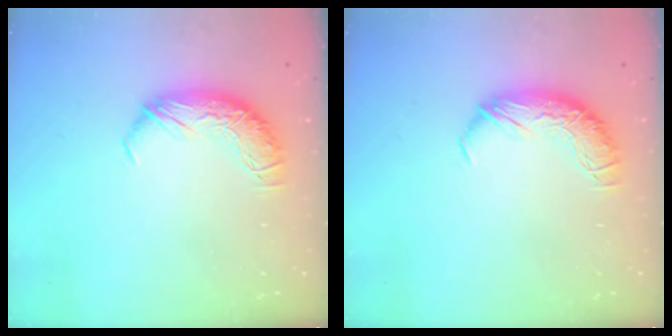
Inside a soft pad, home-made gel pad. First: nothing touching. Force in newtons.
{"total": 0.0}